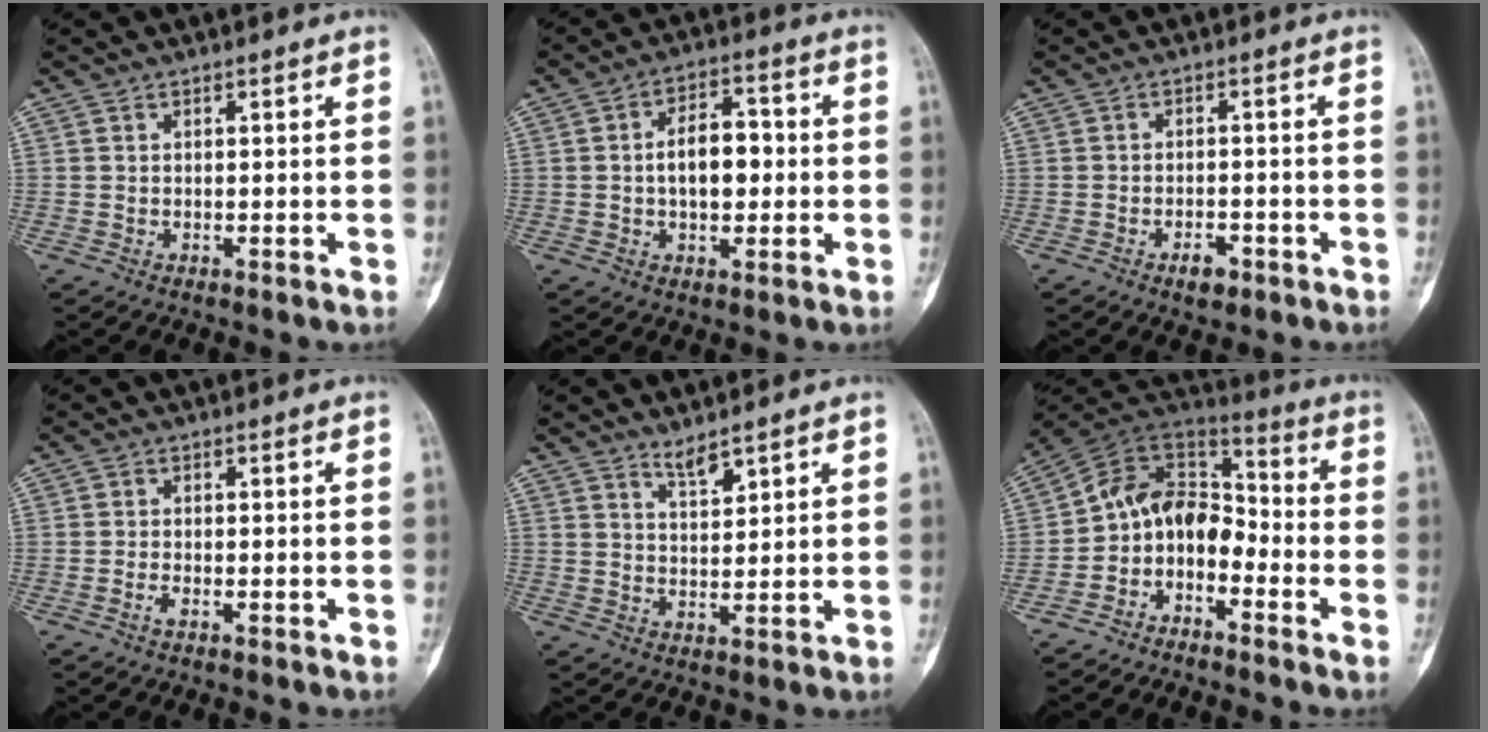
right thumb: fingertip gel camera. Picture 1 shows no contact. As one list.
[{"total": 8.9, "force": [0.0, 5.3, 7.2], "torque": [-0.092, 0.020, -0.005]}, {"total": 3.1, "force": [-1.9, 1.6, 1.9], "torque": [-0.022, 0.011, -0.026]}, {"total": 1.2, "force": [-0.8, 0.4, 0.8], "torque": [-0.018, 0.005, -0.016]}, {"total": 2.9, "force": [2.6, 0.6, 1.4], "torque": [-0.016, -0.025, 0.051]}, {"total": 10.8, "force": [-4.6, 7.7, 6.0], "torque": [-0.067, 0.096, -0.100]}]